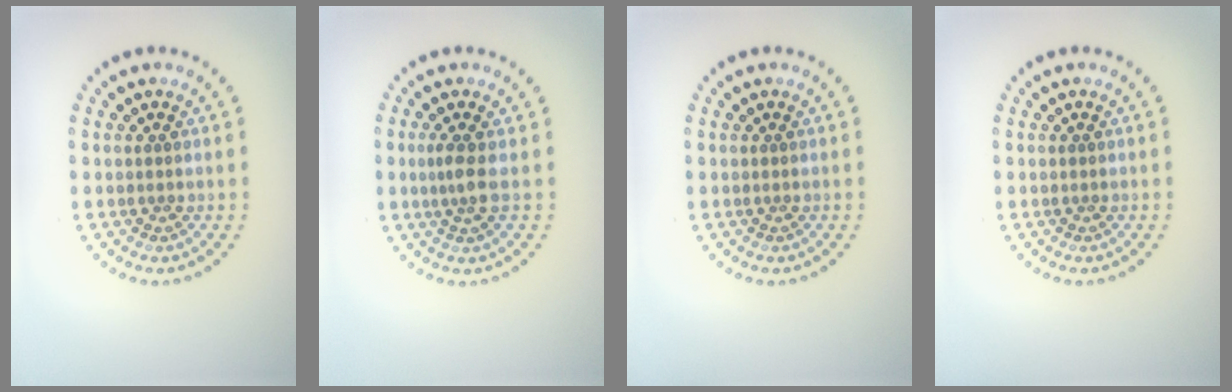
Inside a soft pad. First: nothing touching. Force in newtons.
{"total": 1.7, "press": 1.3, "slide": 1.1}
{"total": 0.0}
{"total": 0.0}